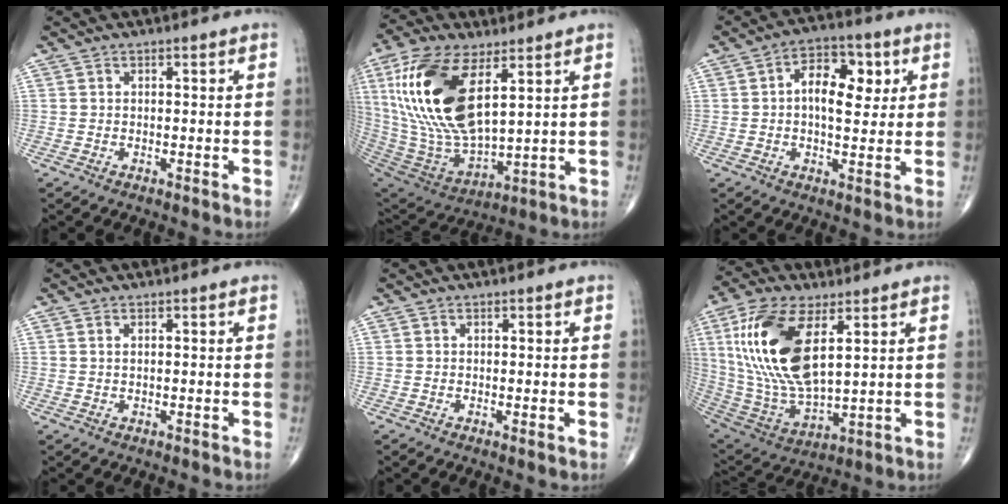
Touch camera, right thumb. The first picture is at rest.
{"total": 23.5, "force": [7.6, 10.7, 19.5], "torque": [-0.405, -0.028, 0.149]}
{"total": 9.9, "force": [1.9, 5.7, 7.9], "torque": [-0.096, 0.008, 0.024]}
{"total": 0.6, "force": [0.3, 0.2, 0.5], "torque": [-0.014, 0.005, 0.006]}
{"total": 0.5, "force": [0.1, 0.1, 0.5], "torque": [-0.011, -0.003, 0.000]}
{"total": 21.1, "force": [6.3, 9.5, 17.8], "torque": [-0.369, -0.026, 0.124]}